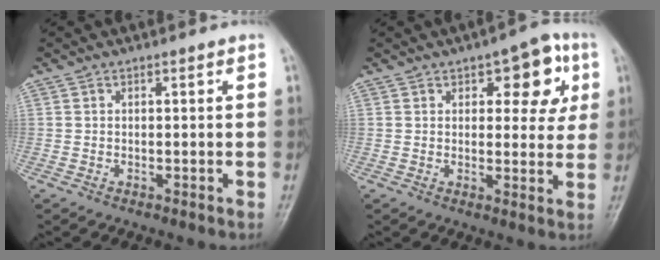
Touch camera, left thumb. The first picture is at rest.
{"total": 9.6, "force": [3.7, 4.9, 7.4], "torque": [-0.047, -0.005, 0.039]}